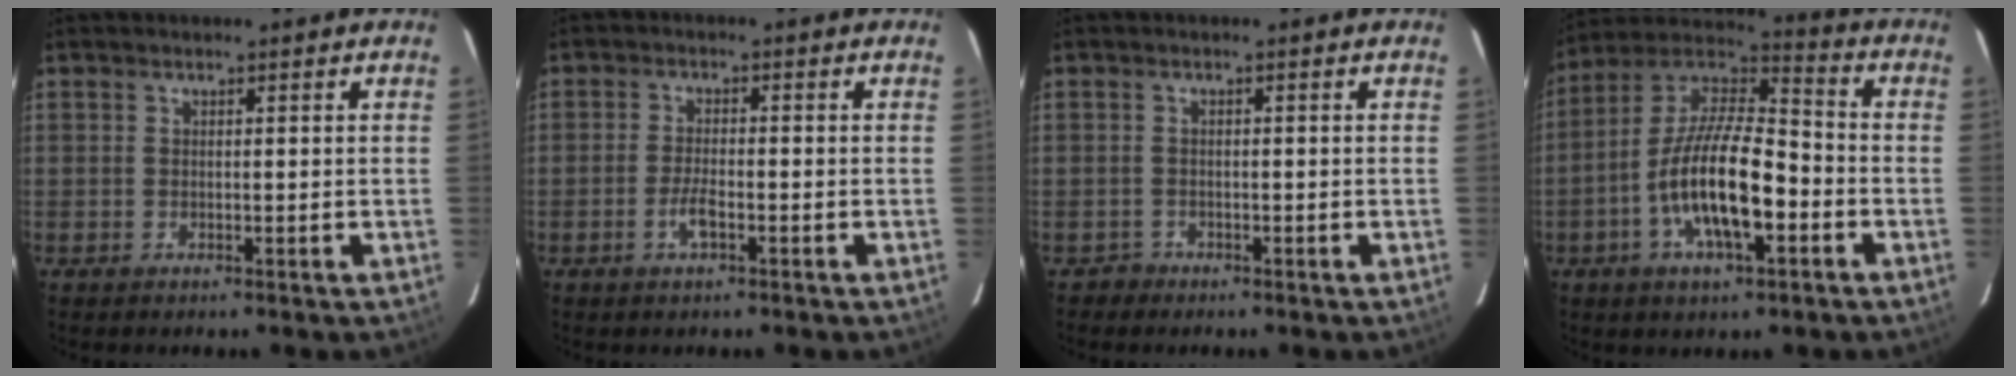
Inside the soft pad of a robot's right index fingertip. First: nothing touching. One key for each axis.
{"total": 3.2, "fx": -1.7, "fy": 1.0, "fz": 2.5, "tx": -0.057, "ty": 0.000, "tz": -0.033}
{"total": 1.4, "fx": -1.0, "fy": 0.9, "fz": -0.3, "tx": 0.003, "ty": 0.007, "tz": -0.018}
{"total": 16.4, "fx": -5.2, "fy": 5.7, "fz": 14.5, "tx": -0.282, "ty": -0.002, "tz": -0.101}